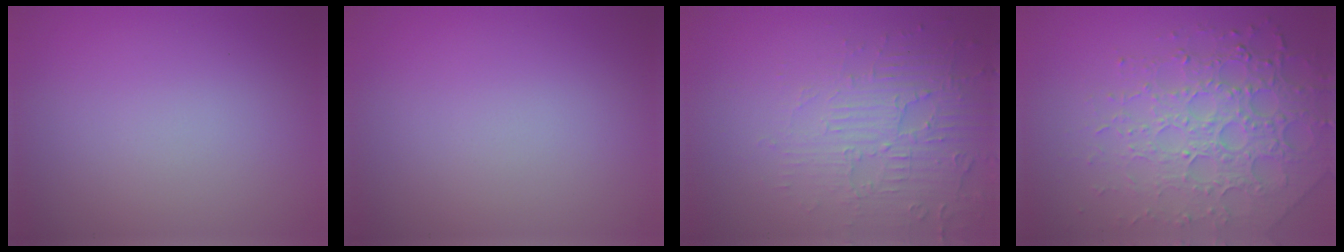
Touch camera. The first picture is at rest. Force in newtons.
{"total": 0.0}
{"total": 4.5, "press": 3.3, "slide": 3.1}
{"total": 7.2, "press": 5.2, "slide": 5.0}